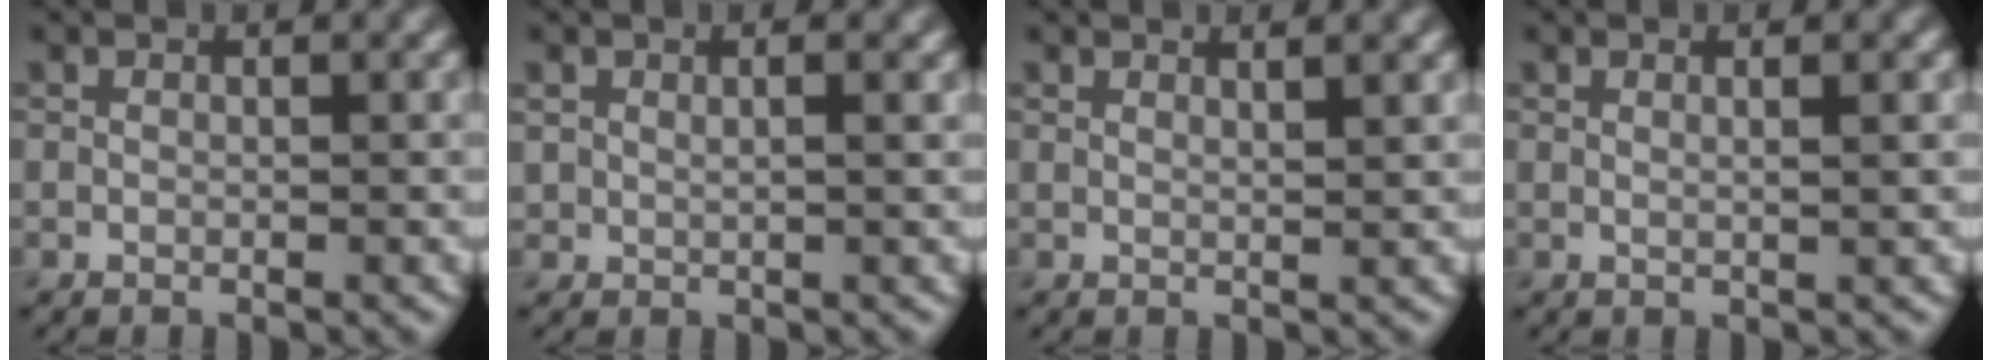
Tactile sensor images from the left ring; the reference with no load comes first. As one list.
[{"total": 1.5, "force": [0.9, 0.7, 1.0], "torque": [-0.020, -0.003, 0.021]}, {"total": 2.0, "force": [1.4, 0.6, 1.2], "torque": [-0.003, 0.008, 0.006]}, {"total": 2.4, "force": [0.9, 0.9, 2.0], "torque": [-0.015, 0.004, -0.007]}]